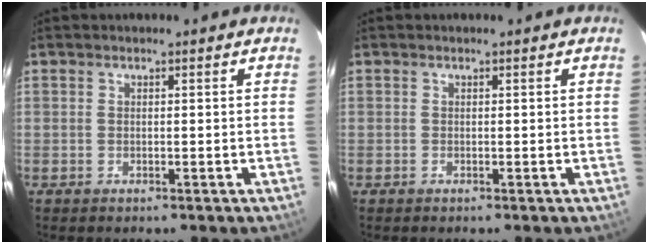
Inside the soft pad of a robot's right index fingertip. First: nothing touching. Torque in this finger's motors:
{"motor_torque": [-0.06, 0.09, -0.02, 0.01]}